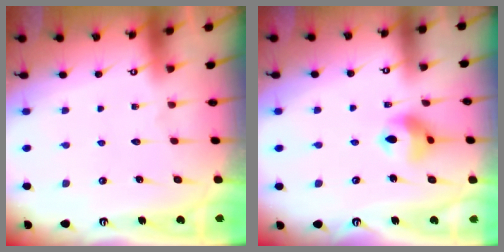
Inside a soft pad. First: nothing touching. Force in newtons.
{"total": 9.7, "press": 9.7, "slide": 1.3}